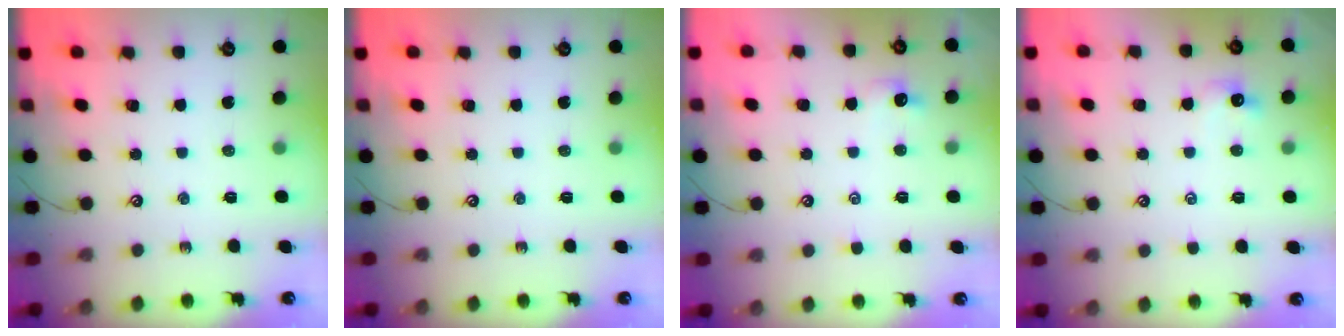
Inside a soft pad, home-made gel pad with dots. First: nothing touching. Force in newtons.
{"total": 0.0}
{"total": 0.7, "press": 0.4, "slide": 0.6}
{"total": 1.4, "press": 1.2, "slide": 0.6}